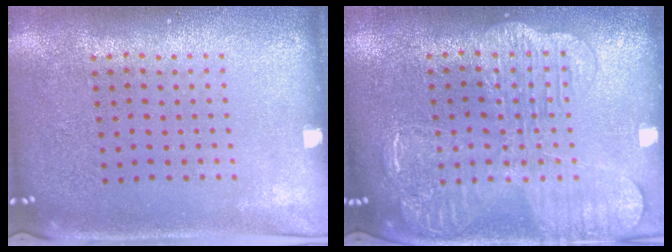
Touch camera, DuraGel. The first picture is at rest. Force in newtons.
{"total": 2.6, "press": 2.6, "slide": 0.3}